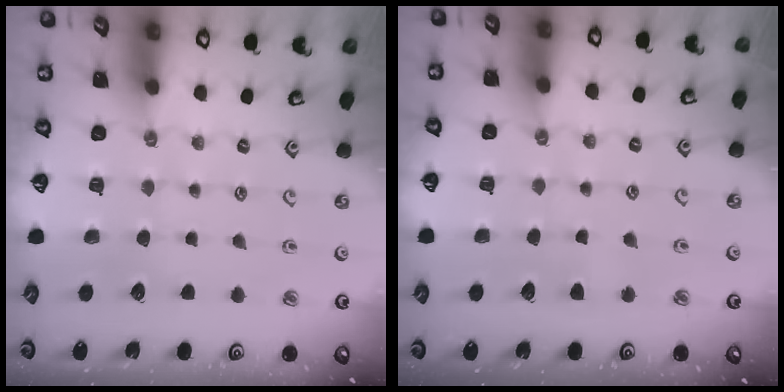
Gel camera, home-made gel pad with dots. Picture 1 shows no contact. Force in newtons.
{"total": 2.7, "press": 2.6, "slide": 0.5}